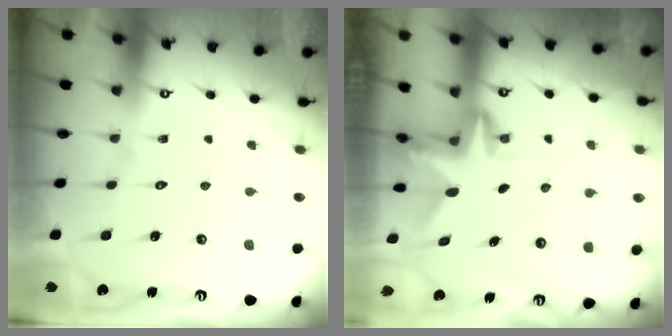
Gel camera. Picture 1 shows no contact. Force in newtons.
{"total": 2.9, "press": 2.9, "slide": 0.3}